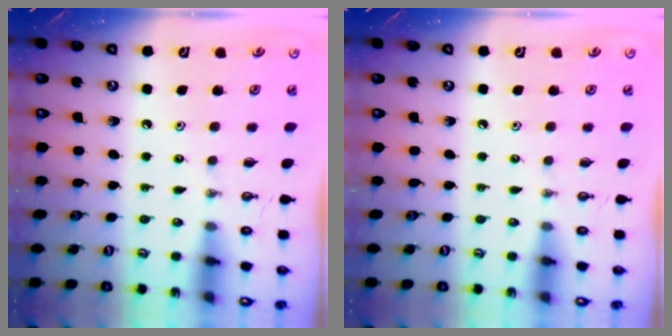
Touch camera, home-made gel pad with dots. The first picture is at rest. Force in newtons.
{"total": 0.0}